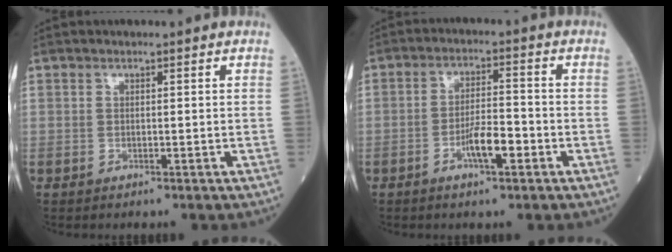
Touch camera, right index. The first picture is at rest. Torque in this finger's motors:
{"motor_torque": [0.05, -0.21, 0.07, 0.07]}